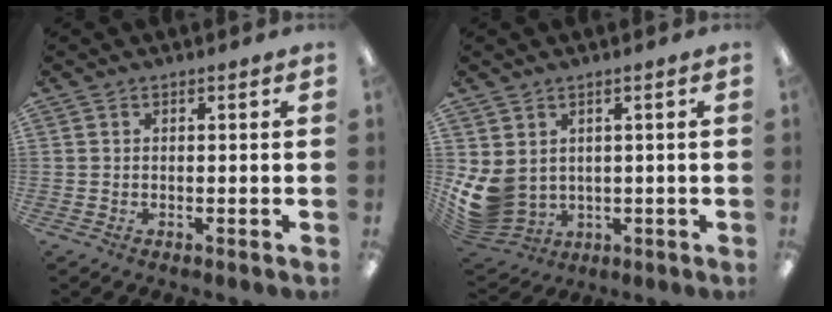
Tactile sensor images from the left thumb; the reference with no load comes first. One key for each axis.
{"total": 8.0, "fx": 0.9, "fy": 6.9, "fz": 4.0, "tx": -0.110, "ty": -0.023, "tz": 0.024}